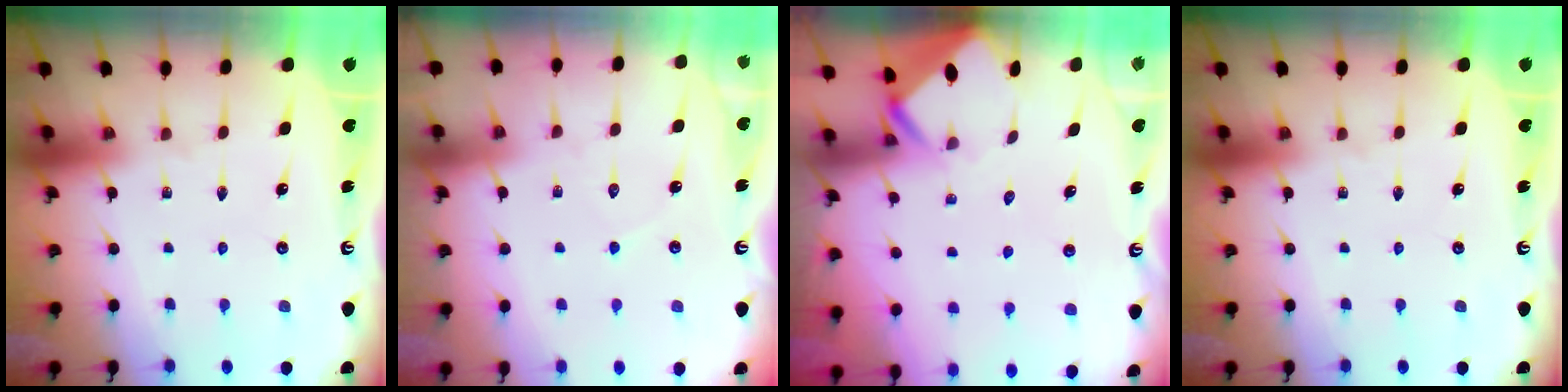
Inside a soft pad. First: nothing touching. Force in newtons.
{"total": 4.5, "press": 4.5, "slide": 0.3}
{"total": 2.6, "press": 2.6, "slide": 0.1}
{"total": 0.0}